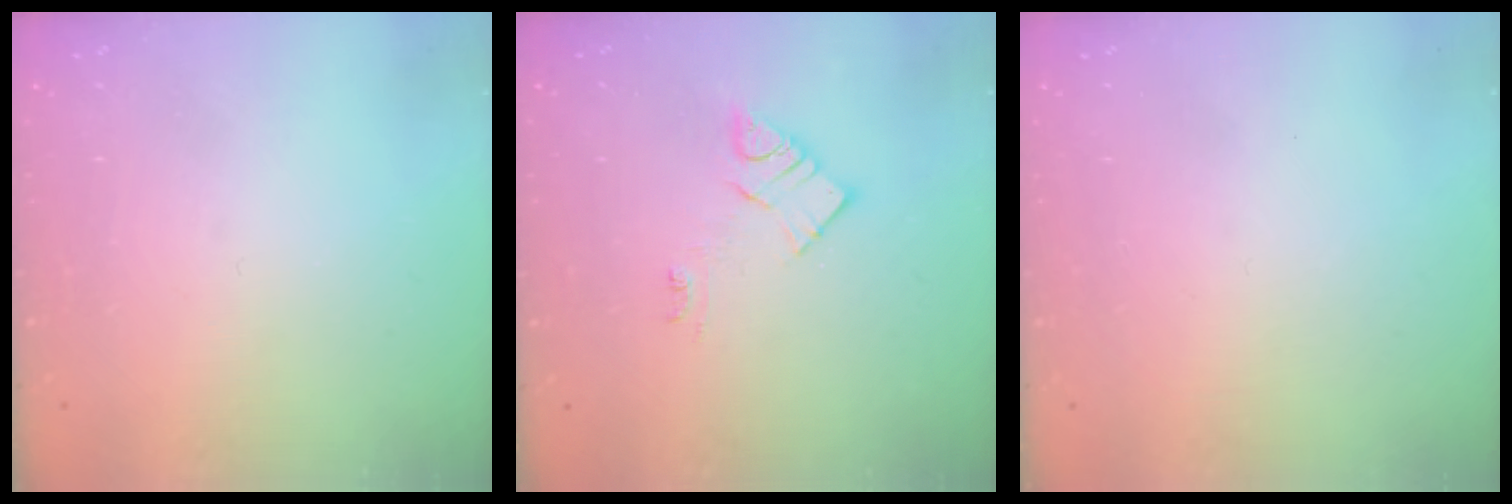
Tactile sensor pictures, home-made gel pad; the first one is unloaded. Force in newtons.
{"total": 8.7, "press": 8.7, "slide": 0.3}
{"total": 1.6, "press": 1.6, "slide": 0.1}